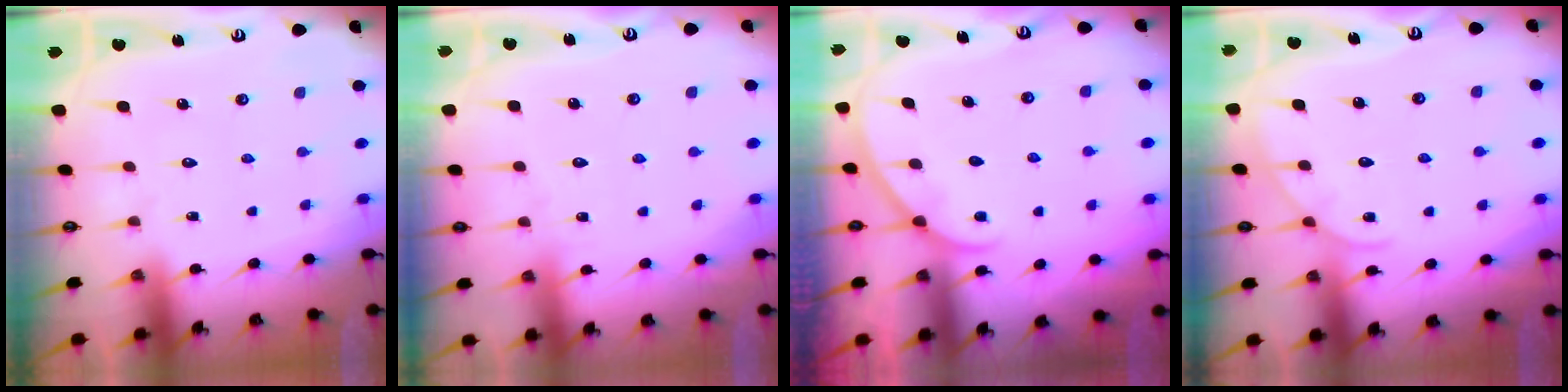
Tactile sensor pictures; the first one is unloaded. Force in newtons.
{"total": 2.6, "press": 2.6, "slide": 0.2}
{"total": 3.5, "press": 3.5, "slide": 0.4}
{"total": 4.9, "press": 4.9, "slide": 0.4}